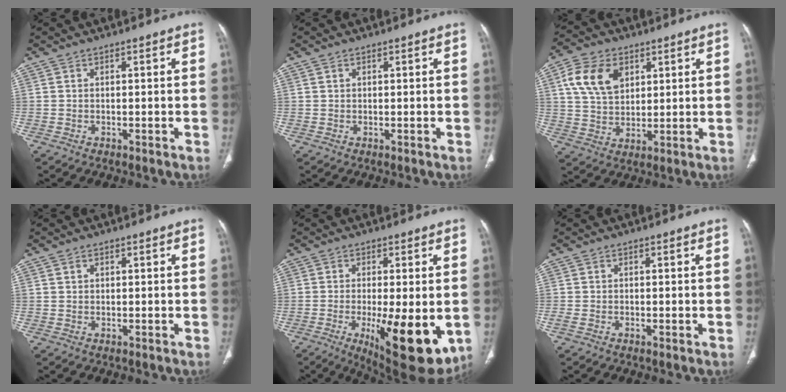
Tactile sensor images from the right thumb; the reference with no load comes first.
{"total": 0.6, "force": [0.3, 0.4, 0.2], "torque": [-0.003, 0.000, 0.005]}
{"total": 11.0, "force": [4.2, 7.4, 7.0], "torque": [-0.117, -0.007, 0.081]}
{"total": 0.8, "force": [0.4, 0.6, 0.4], "torque": [-0.004, -0.001, 0.008]}
{"total": 15.3, "force": [-3.7, 4.8, 14.1], "torque": [-0.192, -0.026, -0.039]}
{"total": 1.2, "force": [-0.4, 0.4, 1.1], "torque": [-0.028, -0.005, -0.009]}